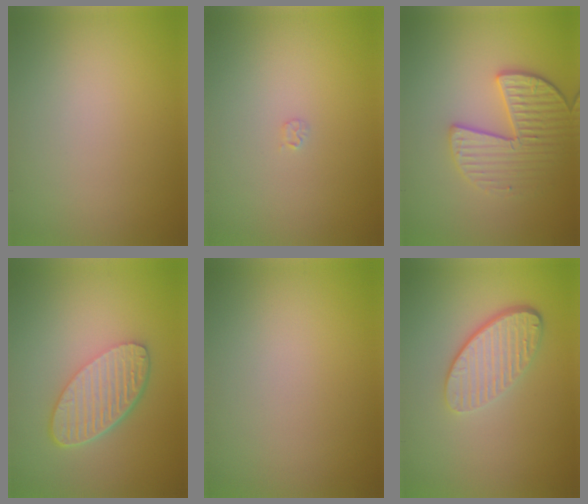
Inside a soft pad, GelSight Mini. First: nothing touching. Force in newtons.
{"total": 0.5, "press": 0.5, "slide": 0.1}
{"total": 3.9, "press": 3.5, "slide": 1.6}
{"total": 5.8, "press": 4.3, "slide": 4.0}
{"total": 0.0}
{"total": 4.4, "press": 3.1, "slide": 3.1}